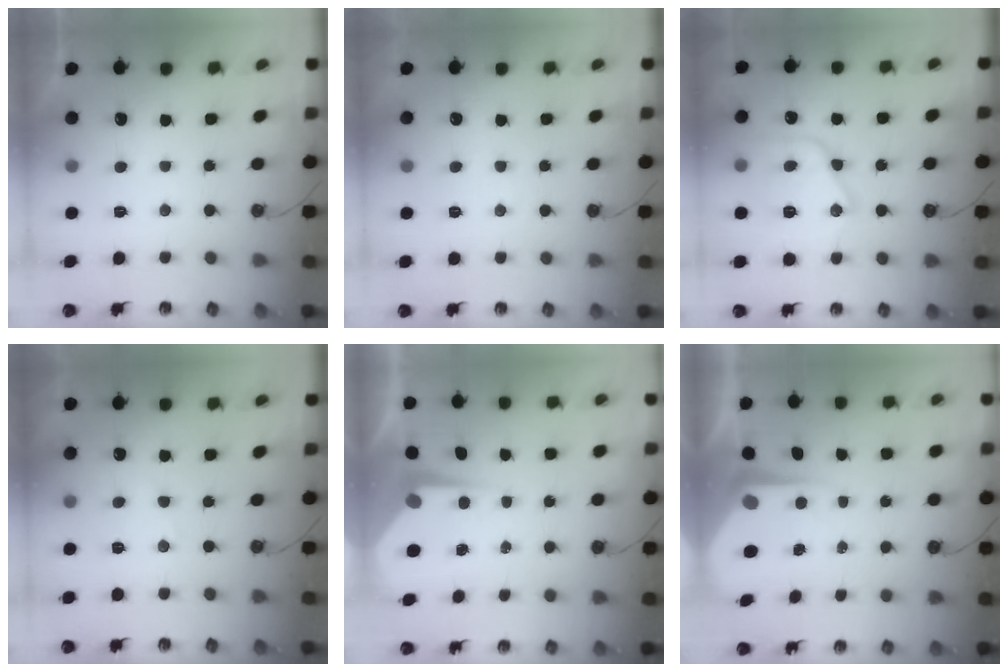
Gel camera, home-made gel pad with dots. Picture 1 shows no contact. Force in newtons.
{"total": 4.7, "press": 4.6, "slide": 0.6}
{"total": 15.9, "press": 15.8, "slide": 1.0}
{"total": 7.1, "press": 7.1, "slide": 0.6}
{"total": 5.2, "press": 5.2, "slide": 0.6}
{"total": 6.1, "press": 6.1, "slide": 0.6}